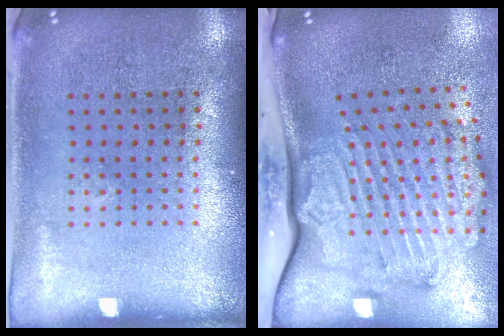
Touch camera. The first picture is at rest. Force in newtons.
{"total": 3.4, "press": 2.4, "slide": 2.4}